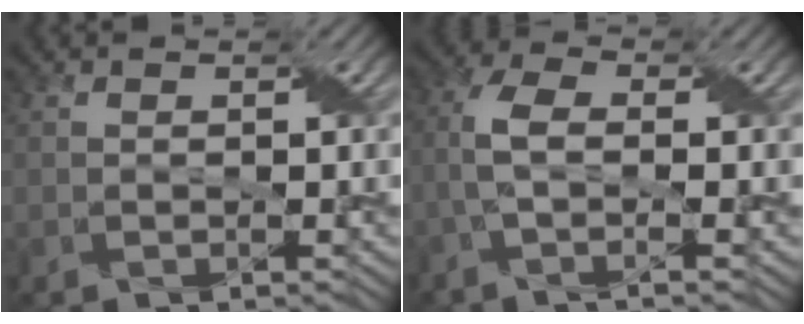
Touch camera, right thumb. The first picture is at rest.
{"total": 4.9, "force": [-1.0, 1.5, 4.6], "torque": [-0.103, 0.006, -0.030]}